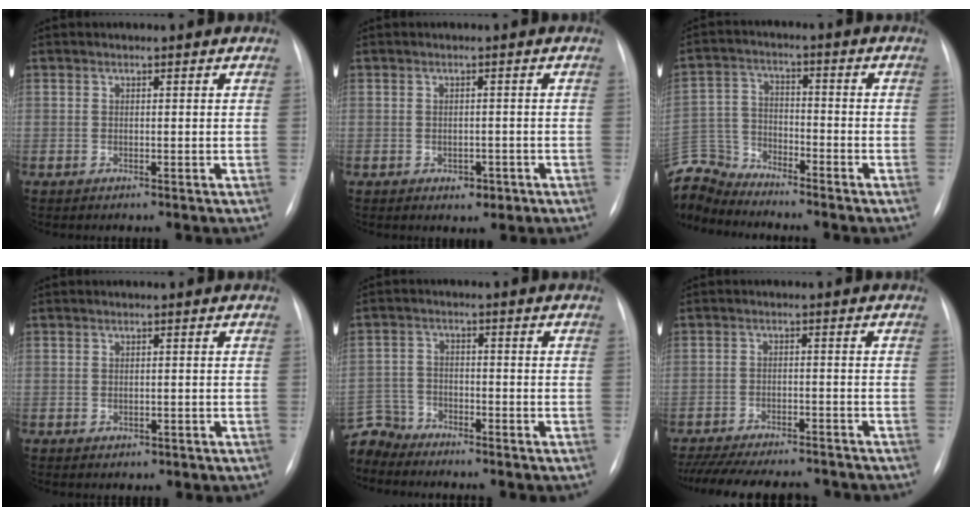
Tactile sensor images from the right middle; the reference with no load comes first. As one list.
[{"total": 2.3, "force": [-1.1, 1.6, 1.1], "torque": [-0.010, 0.003, -0.007]}, {"total": 9.9, "force": [-9.8, 1.2, 0.1], "torque": [-0.015, 0.018, -0.195]}, {"total": 1.2, "force": [-0.5, 1.0, 0.6], "torque": [-0.008, 0.001, -0.001]}, {"total": 6.5, "force": [-6.1, 2.2, -0.5], "torque": [0.008, 0.004, -0.122]}, {"total": 17.7, "force": [-15.6, 4.4, 7.1], "torque": [-0.166, -0.016, -0.217]}]